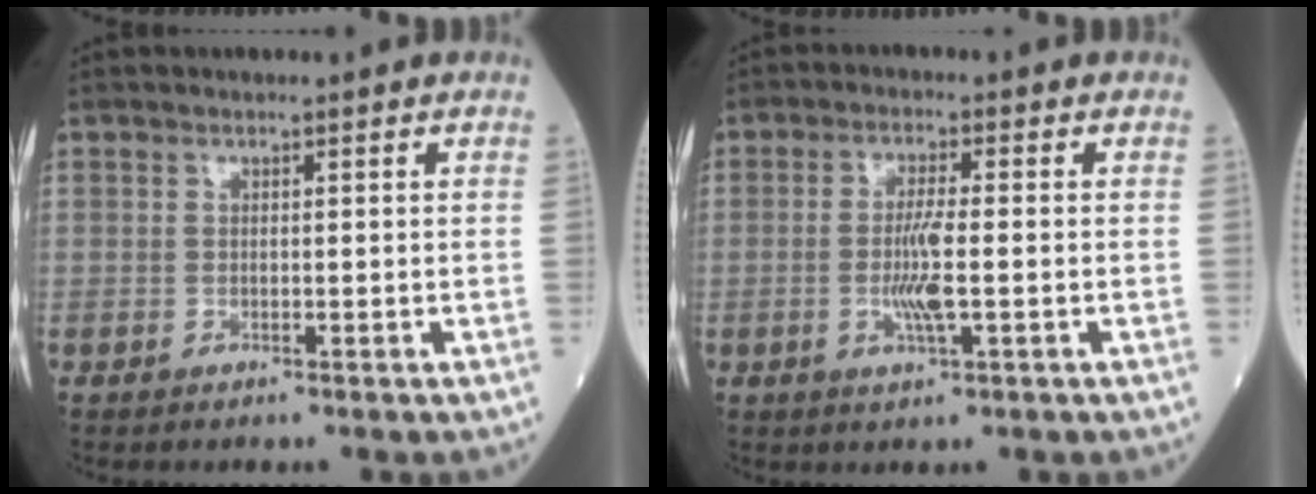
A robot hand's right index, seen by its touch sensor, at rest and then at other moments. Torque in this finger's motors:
{"motor_torque": [1.13, -0.23, 0.60, 0.16]}